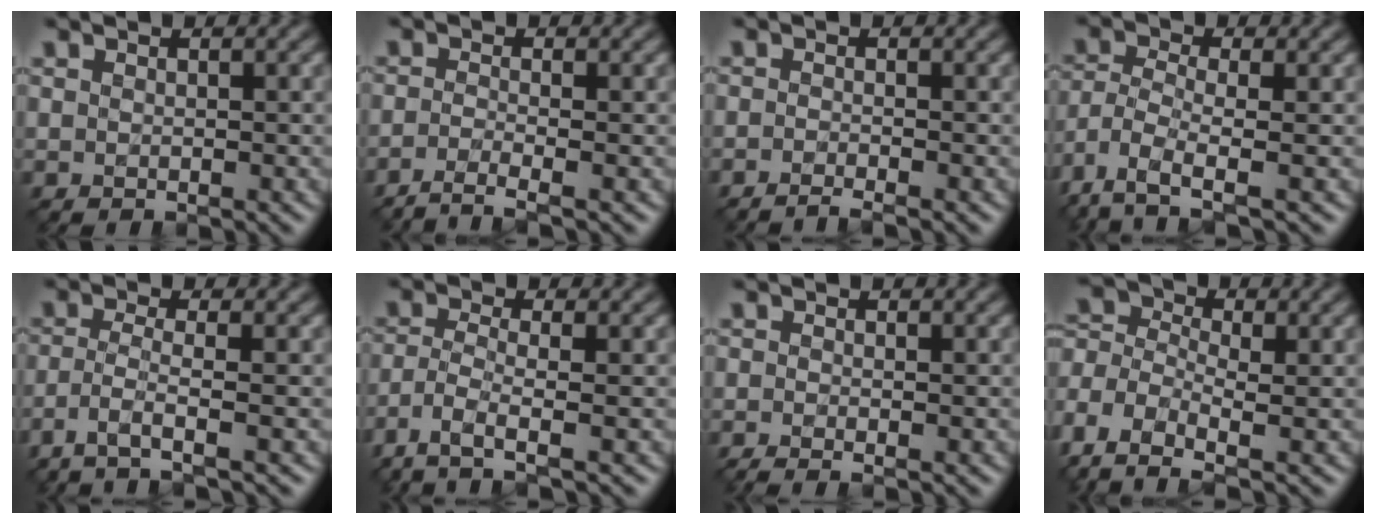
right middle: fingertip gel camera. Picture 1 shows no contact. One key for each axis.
{"total": 2.6, "fx": -1.7, "fy": 0.6, "fz": 1.9, "tx": -0.029, "ty": -0.006, "tz": -0.049}
{"total": 1.6, "fx": -1.3, "fy": 0.2, "fz": 1.0, "tx": -0.010, "ty": -0.006, "tz": -0.032}
{"total": 5.6, "fx": -3.5, "fy": 1.8, "fz": 3.9, "tx": -0.090, "ty": -0.006, "tz": -0.079}
{"total": 3.4, "fx": -2.1, "fy": 0.6, "fz": 2.6, "tx": -0.054, "ty": -0.006, "tz": -0.056}
{"total": 4.3, "fx": -2.9, "fy": 1.0, "fz": 3.0, "tx": -0.068, "ty": -0.009, "tz": -0.067}
{"total": 1.7, "fx": -1.2, "fy": 0.3, "fz": 1.2, "tx": -0.024, "ty": -0.013, "tz": -0.030}
{"total": 6.7, "fx": -3.5, "fy": 3.3, "fz": 4.6, "tx": -0.103, "ty": 0.002, "tz": -0.088}